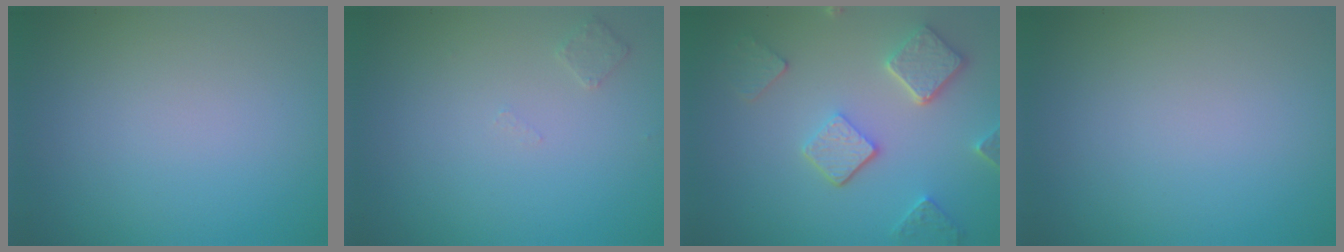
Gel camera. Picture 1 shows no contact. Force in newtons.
{"total": 1.0, "press": 1.0, "slide": 0.1}
{"total": 4.9, "press": 3.8, "slide": 3.1}
{"total": 0.0}